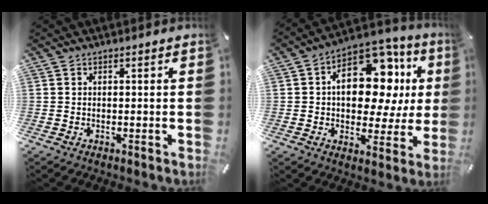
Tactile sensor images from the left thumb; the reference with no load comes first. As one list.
[{"total": 20.5, "force": [4.2, 12.6, 15.6], "torque": [-0.223, -0.014, 0.068]}]